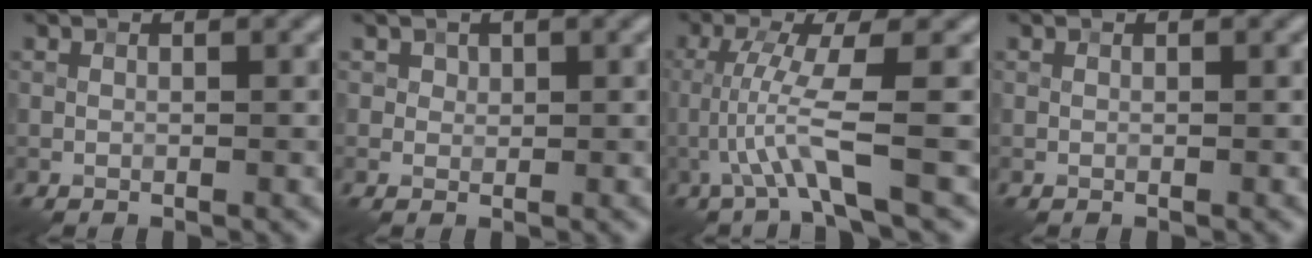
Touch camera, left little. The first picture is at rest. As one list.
[{"total": 0.9, "force": [0.5, 0.7, 0.2], "torque": [-0.001, -0.002, 0.008]}, {"total": 4.6, "force": [-1.6, 0.0, 4.3], "torque": [-0.094, 0.003, -0.029]}, {"total": 0.0}]